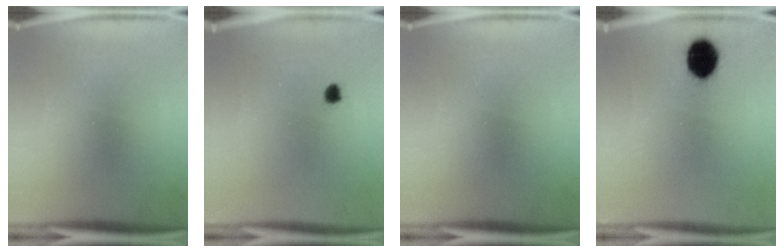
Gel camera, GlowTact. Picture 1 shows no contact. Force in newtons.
{"total": 1.3}
{"total": 0.0}
{"total": 7.9}